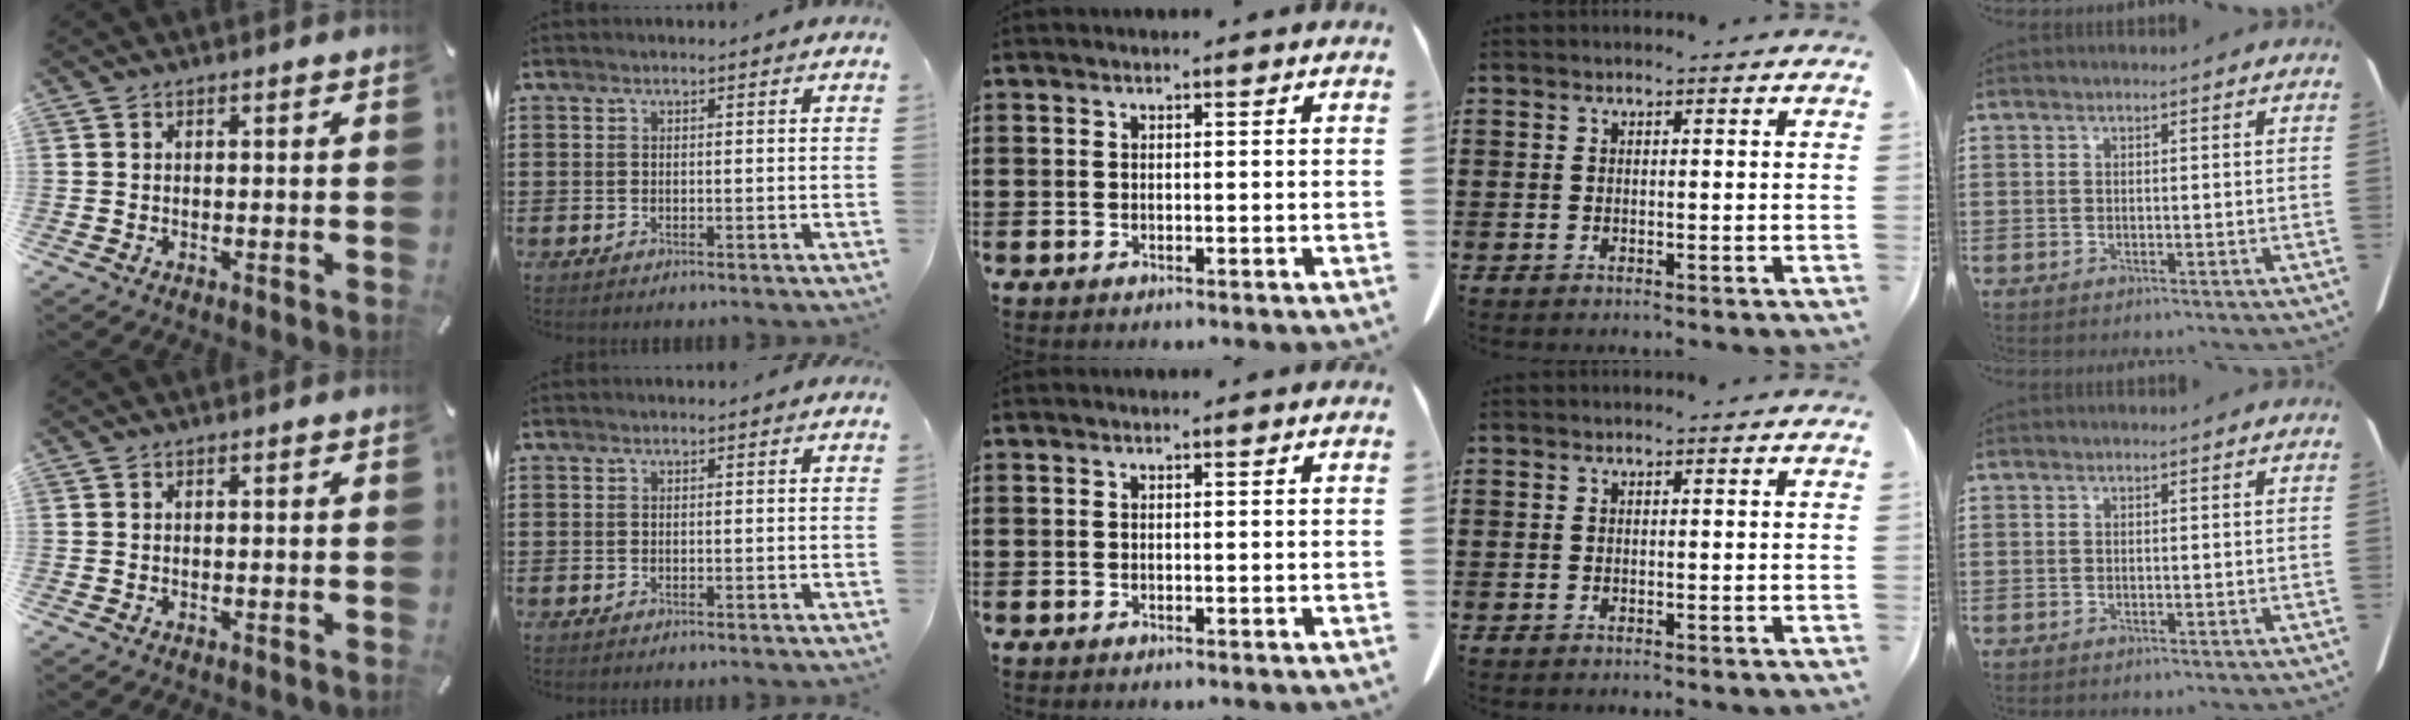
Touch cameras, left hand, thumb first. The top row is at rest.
{}